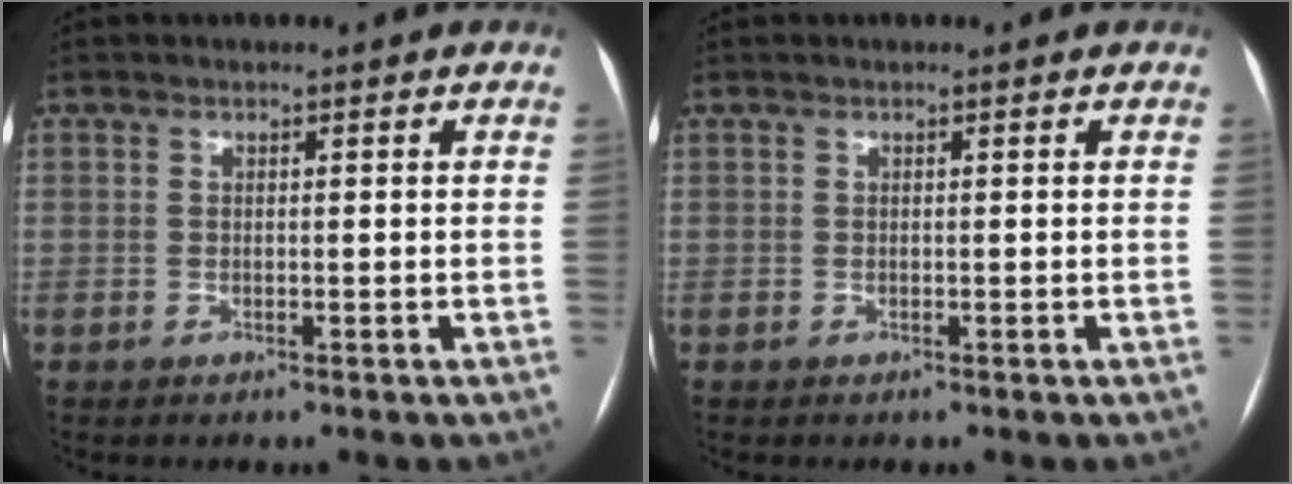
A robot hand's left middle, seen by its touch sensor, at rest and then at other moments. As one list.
[{"total": 0.0}]